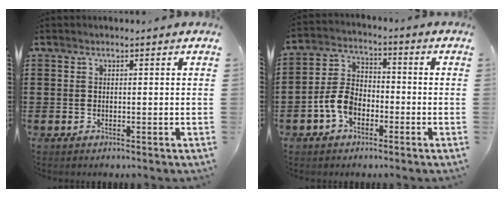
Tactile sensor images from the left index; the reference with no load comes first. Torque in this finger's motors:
{"motor_torque": [1.04, 0.22, 0.31, 0.12]}